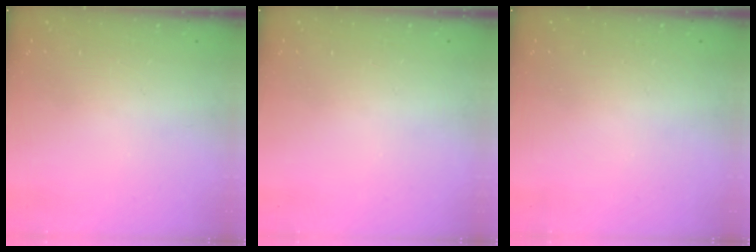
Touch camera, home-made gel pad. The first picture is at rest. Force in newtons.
{"total": 0.0}
{"total": 0.0}